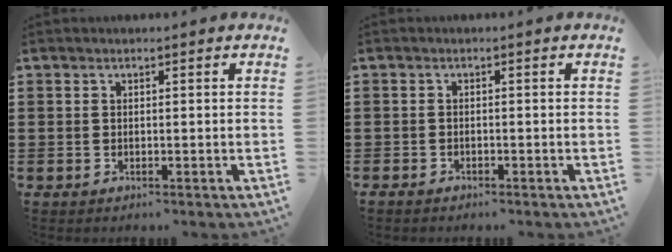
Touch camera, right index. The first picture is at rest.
{"total": 0.7, "force": [-0.6, 0.4, 0.1], "torque": [-0.004, 0.001, -0.013]}